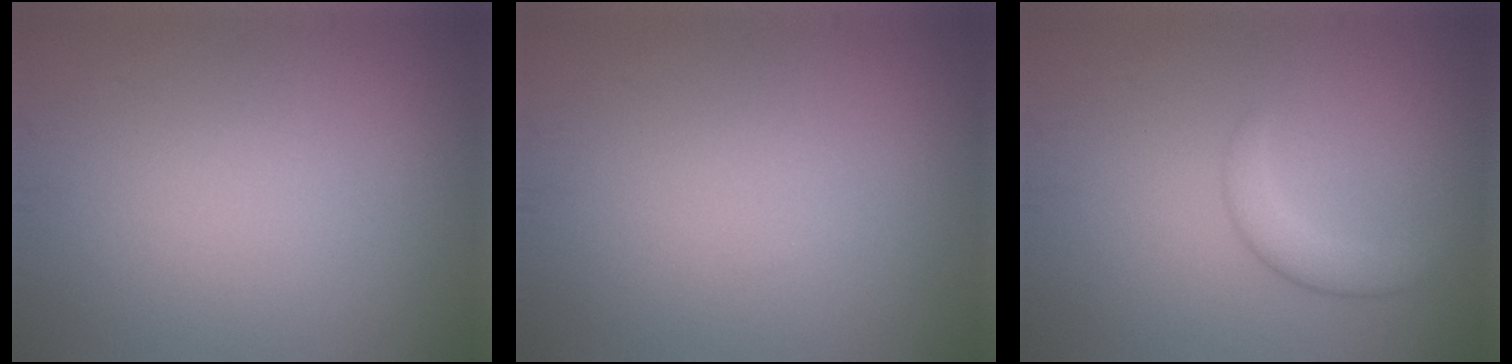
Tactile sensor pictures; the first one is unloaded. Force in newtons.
{"total": 0.0}
{"total": 2.3, "press": 2.3, "slide": 0.1}